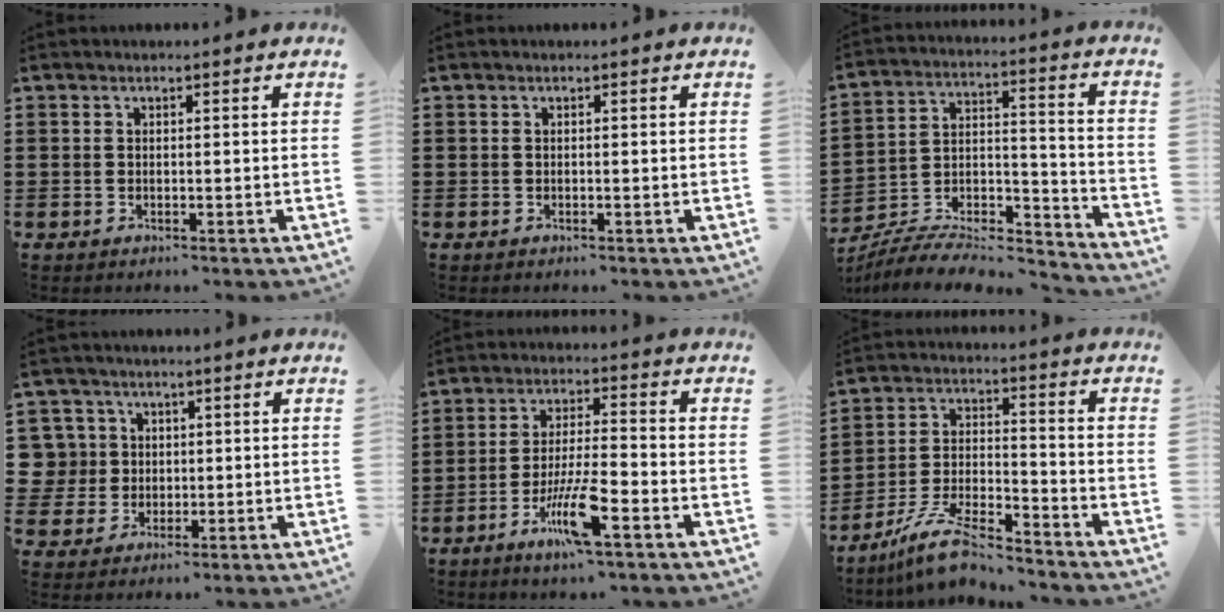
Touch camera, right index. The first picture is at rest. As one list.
[{"total": 0.0}, {"total": 7.6, "force": [-6.9, 2.0, 2.6], "torque": [-0.034, 0.009, -0.133]}, {"total": 5.8, "force": [1.0, 5.7, 0.9], "torque": [-0.052, 0.015, 0.018]}, {"total": 9.0, "force": [-4.5, 1.5, 7.7], "torque": [-0.160, -0.008, -0.085]}, {"total": 9.4, "force": [-8.2, 1.5, 4.5], "torque": [-0.102, 0.010, -0.161]}]